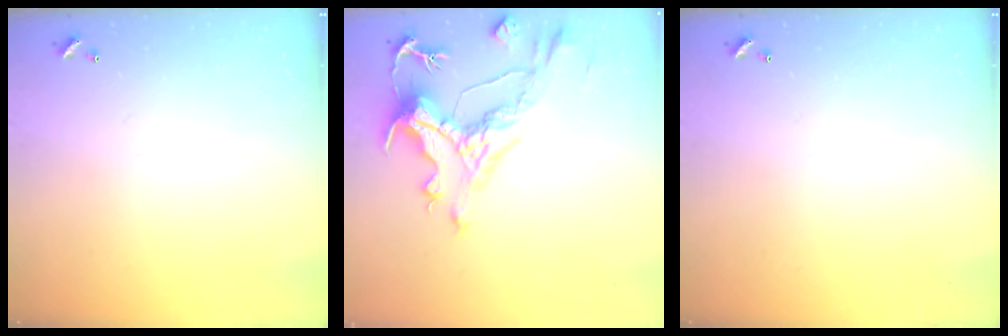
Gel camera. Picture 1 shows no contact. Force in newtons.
{"total": 4.6, "press": 4.2, "slide": 1.8}
{"total": 0.0}